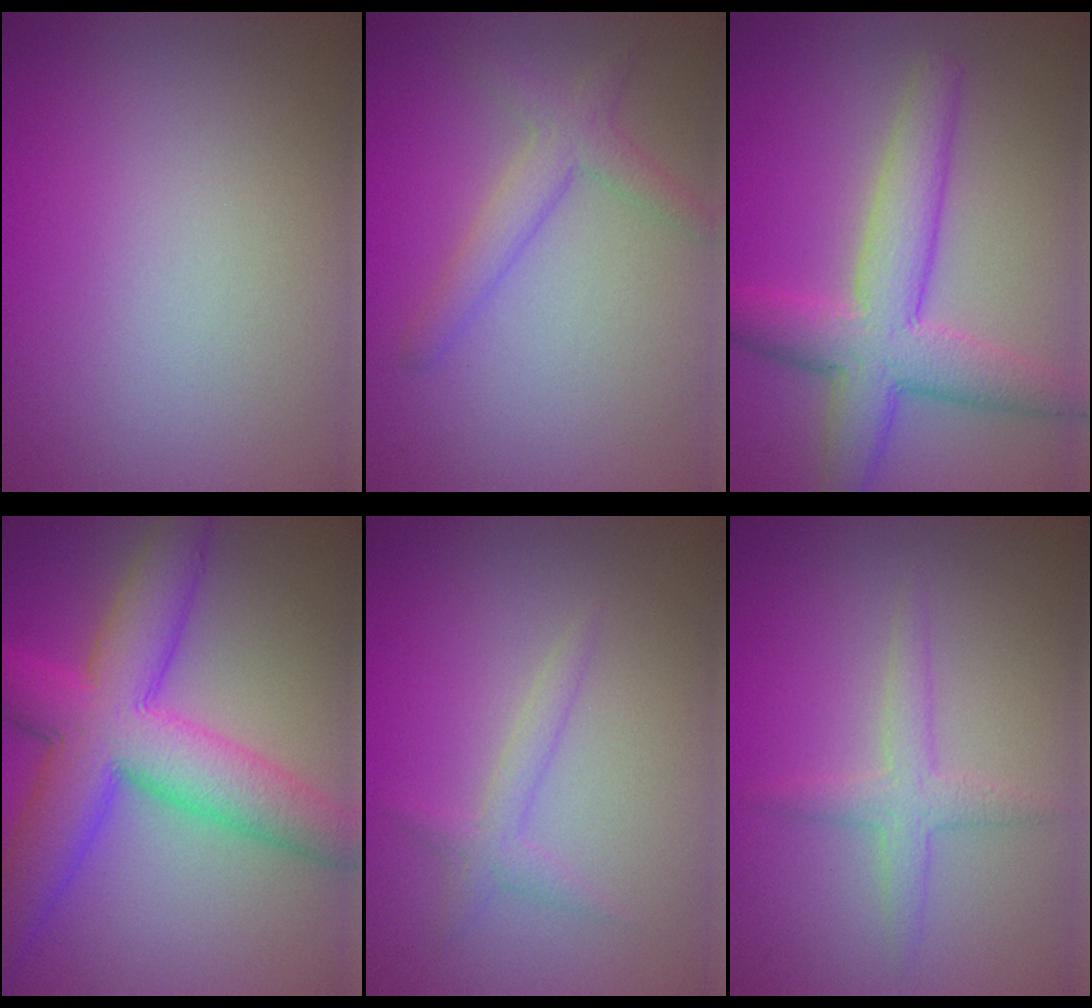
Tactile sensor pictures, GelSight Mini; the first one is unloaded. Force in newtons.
{"total": 2.7, "press": 2.7, "slide": 0.1}
{"total": 6.5, "press": 6.5, "slide": 0.2}
{"total": 9.9, "press": 9.9, "slide": 0.4}
{"total": 1.5, "press": 1.5, "slide": 0.1}
{"total": 2.2, "press": 2.2, "slide": 0.1}